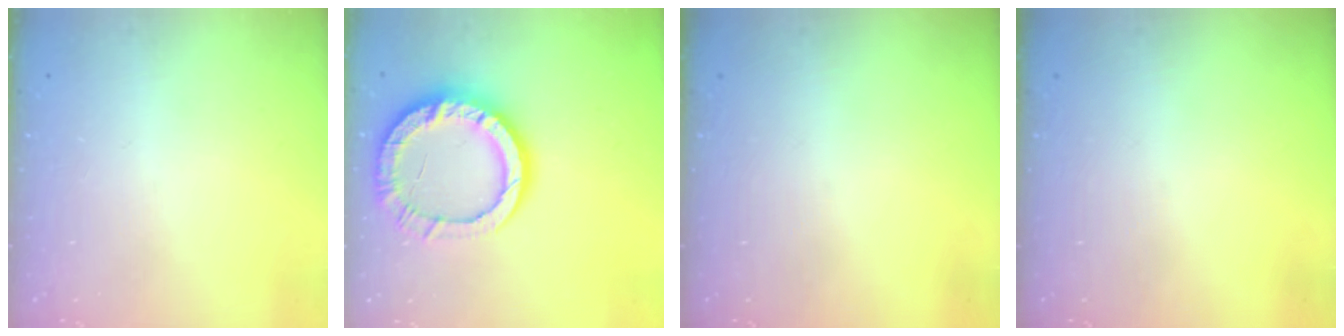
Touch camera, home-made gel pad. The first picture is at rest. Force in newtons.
{"total": 15.6, "press": 15.5, "slide": 1.4}
{"total": 0.0}
{"total": 0.0}